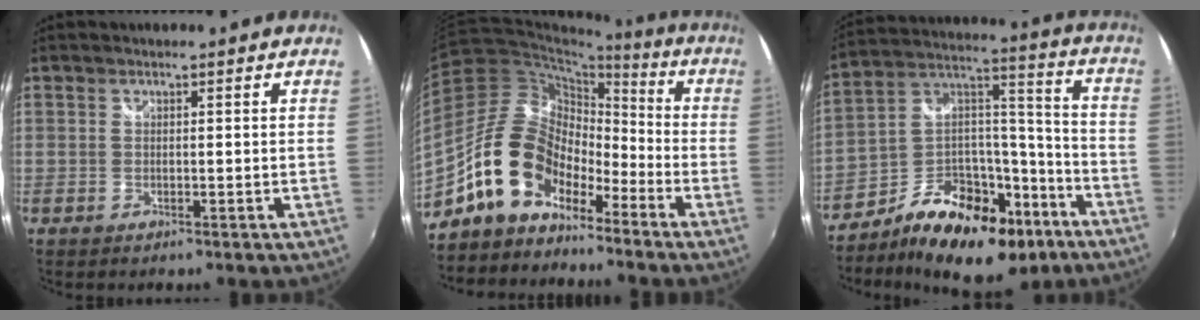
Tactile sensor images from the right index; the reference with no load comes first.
{"total": 13.7, "force": [-9.4, 7.6, 6.5], "torque": [-0.117, 0.022, -0.179]}
{"total": 21.8, "force": [-12.2, 12.0, 13.5], "torque": [-0.233, 0.043, -0.186]}